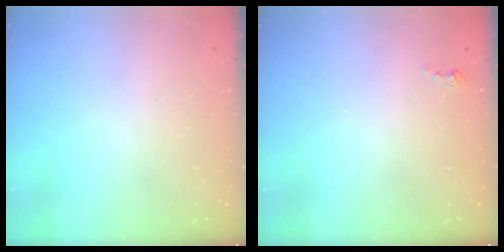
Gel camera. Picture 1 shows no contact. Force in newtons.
{"total": 2.4, "press": 2.4, "slide": 0.4}